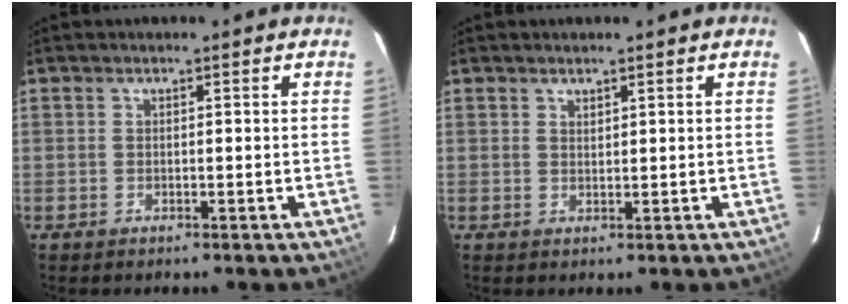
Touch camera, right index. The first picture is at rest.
{"total": 1.0, "force": [0.9, 0.3, 0.3], "torque": [-0.004, 0.001, 0.016]}